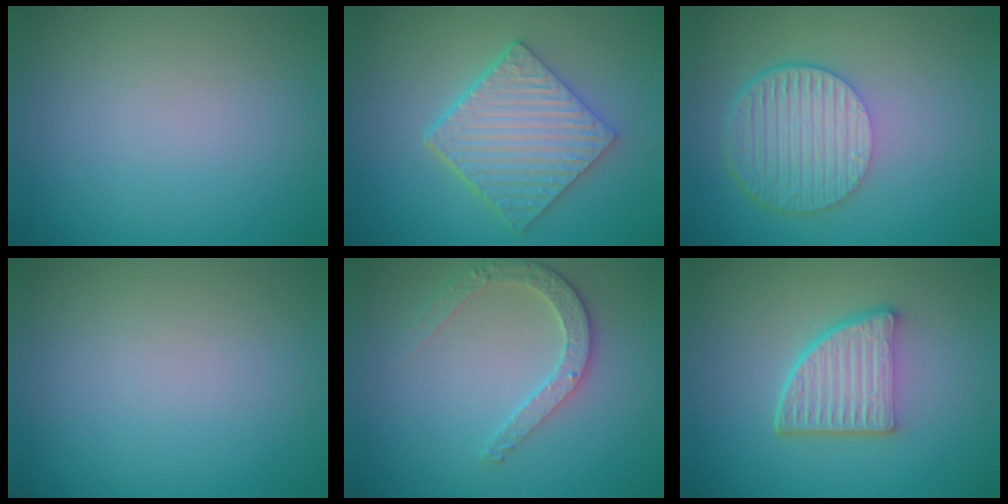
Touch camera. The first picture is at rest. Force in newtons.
{"total": 6.0, "press": 4.6, "slide": 3.9}
{"total": 6.6, "press": 4.7, "slide": 4.6}
{"total": 0.0}
{"total": 2.8, "press": 2.5, "slide": 1.2}
{"total": 5.0, "press": 3.7, "slide": 3.4}